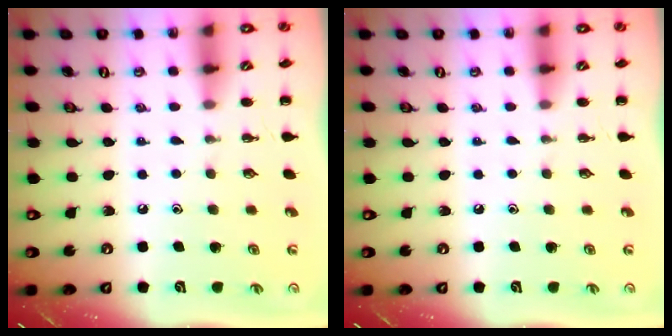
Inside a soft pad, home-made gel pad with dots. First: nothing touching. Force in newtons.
{"total": 0.0}